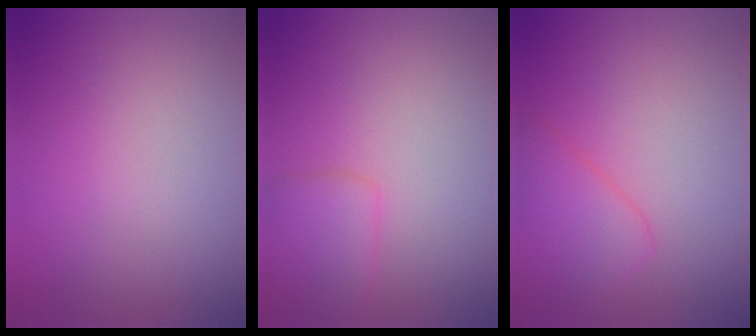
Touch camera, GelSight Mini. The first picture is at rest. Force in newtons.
{"total": 2.7, "press": 2.7, "slide": 0.0}
{"total": 3.9, "press": 3.9, "slide": 0.3}